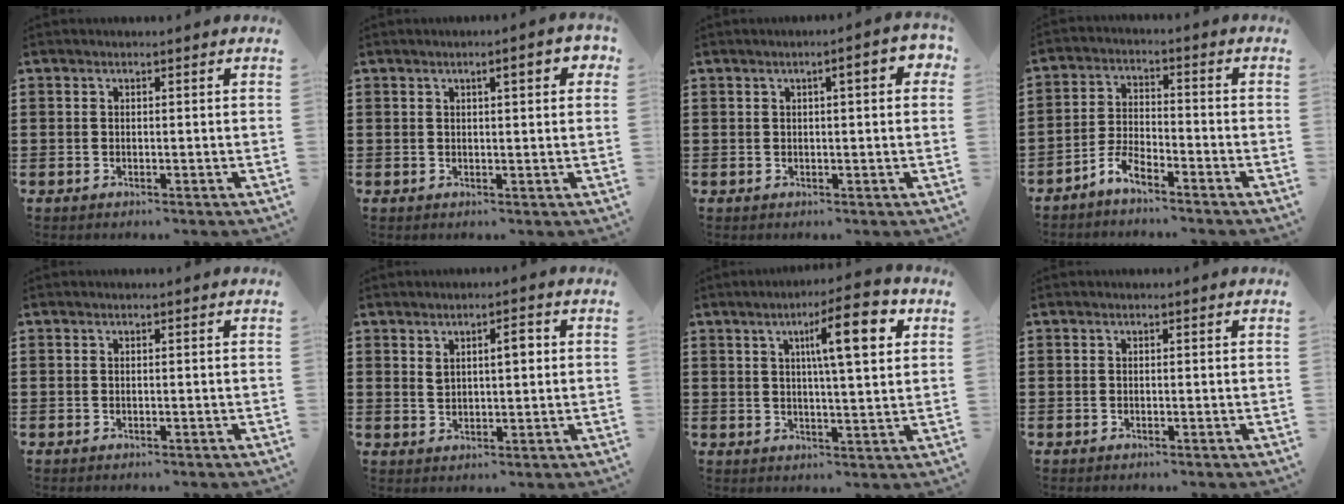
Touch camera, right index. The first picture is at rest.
{"total": 3.1, "force": [1.1, 0.6, 2.8], "torque": [-0.048, 0.003, 0.014]}
{"total": 3.6, "force": [0.9, 0.6, 3.4], "torque": [-0.049, -0.001, 0.008]}
{"total": 4.2, "force": [-3.8, 0.7, 1.7], "torque": [-0.047, 0.005, -0.080]}
{"total": 0.0}
{"total": 3.4, "force": [1.2, 1.2, 2.9], "torque": [-0.043, 0.001, 0.015]}
{"total": 10.8, "force": [4.2, 2.0, 9.8], "torque": [-0.164, 0.000, 0.061]}
{"total": 0.0}